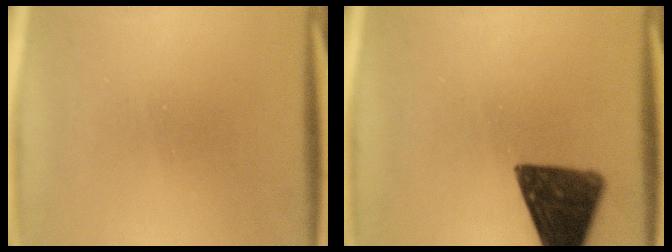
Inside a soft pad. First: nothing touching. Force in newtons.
{"total": 13.1}